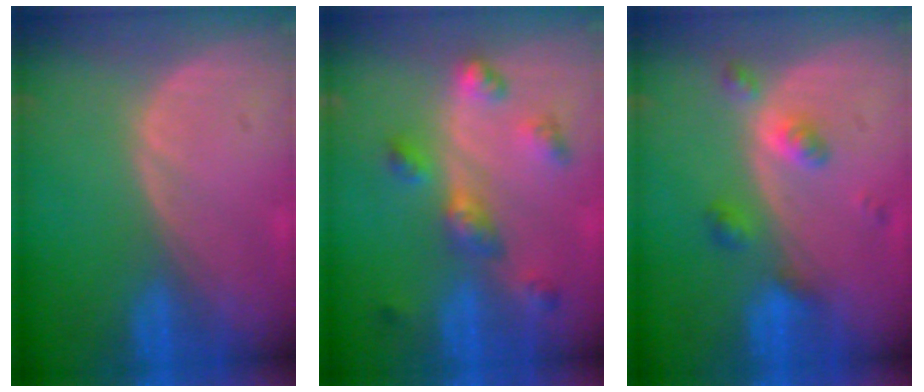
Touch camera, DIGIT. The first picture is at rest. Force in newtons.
{"total": 6.4, "press": 5.7, "slide": 2.8}
{"total": 4.2, "press": 4.1, "slide": 0.8}